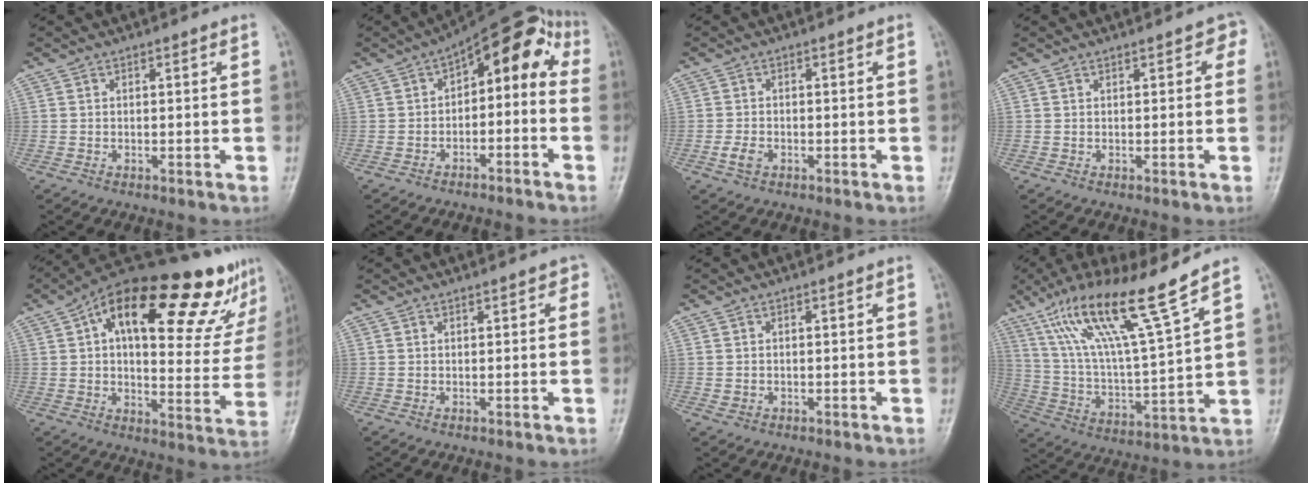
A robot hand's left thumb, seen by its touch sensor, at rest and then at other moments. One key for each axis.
{"total": 11.5, "fx": -1.1, "fy": 6.5, "fz": 9.4, "tx": -0.094, "ty": 0.066, "tz": -0.026}
{"total": 2.6, "fx": -1.2, "fy": 1.8, "fz": 1.6, "tx": -0.032, "ty": 0.003, "tz": -0.023}
{"total": 1.9, "fx": 0.9, "fy": 1.2, "fz": 1.1, "tx": 0.006, "ty": 0.003, "tz": 0.005}
{"total": 28.4, "fx": 14.6, "fy": 10.8, "fz": 21.8, "tx": -0.270, "ty": 0.007, "tz": 0.212}
{"total": 1.2, "fx": 0.7, "fy": 0.7, "fz": 0.7, "tx": 0.002, "ty": 0.001, "tz": 0.003}
{"total": 1.2, "fx": -0.3, "fy": 1.0, "fz": 0.5, "tx": -0.007, "ty": 0.001, "tz": -0.003}
{"total": 18.4, "fx": 12.2, "fy": 1.1, "fz": 13.8, "tx": -0.238, "ty": -0.052, "tz": 0.226}